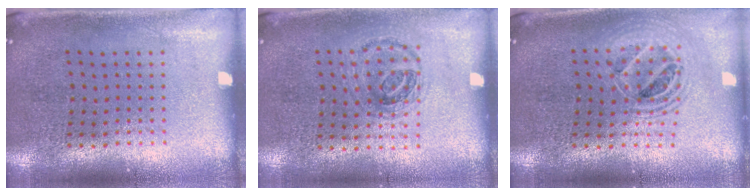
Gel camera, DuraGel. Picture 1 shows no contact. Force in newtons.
{"total": 0.9, "press": 0.9, "slide": 0.3}
{"total": 1.8, "press": 1.5, "slide": 1.1}